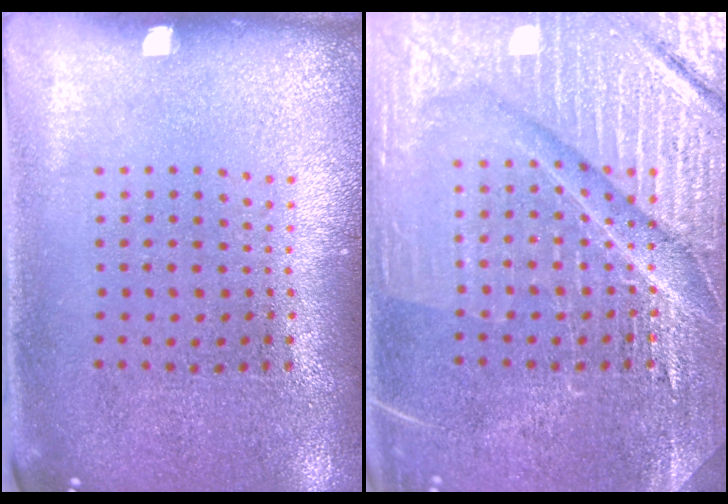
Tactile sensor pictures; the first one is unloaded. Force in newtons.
{"total": 7.5, "press": 7.4, "slide": 0.9}